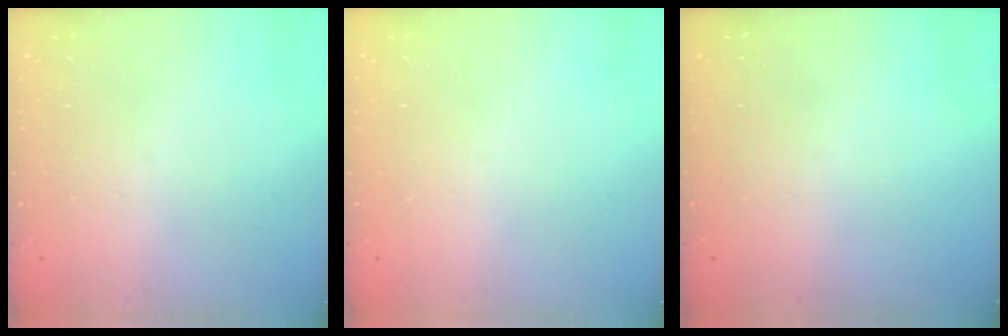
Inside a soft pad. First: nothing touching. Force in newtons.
{"total": 0.0}
{"total": 0.0}